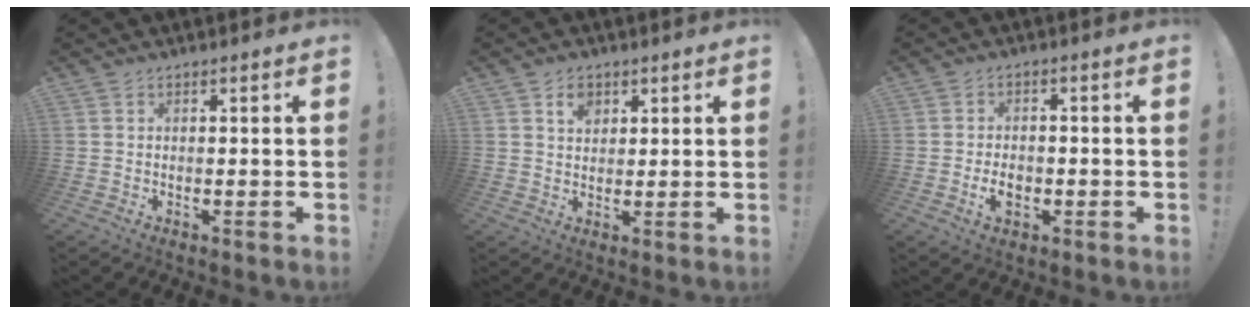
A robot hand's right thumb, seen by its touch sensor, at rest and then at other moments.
{"total": 4.3, "force": [2.3, 3.1, 2.0], "torque": [-0.013, -0.008, 0.037]}
{"total": 4.7, "force": [-1.9, 2.8, 3.3], "torque": [-0.052, 0.001, -0.036]}